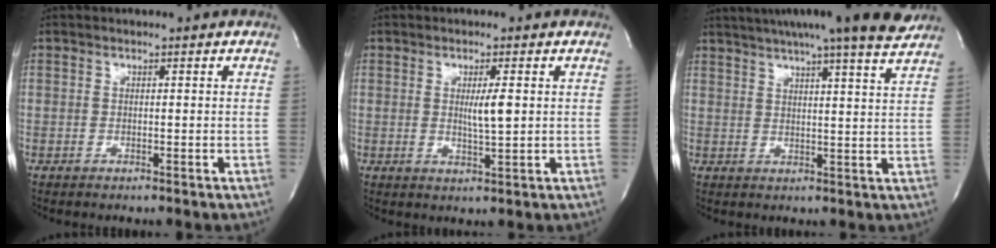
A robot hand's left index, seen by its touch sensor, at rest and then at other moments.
{"total": 3.6, "force": [0.5, 0.2, 3.6], "torque": [-0.063, -0.006, 0.008]}
{"total": 17.9, "force": [15.7, -0.4, 8.8], "torque": [-0.149, 0.000, 0.202]}